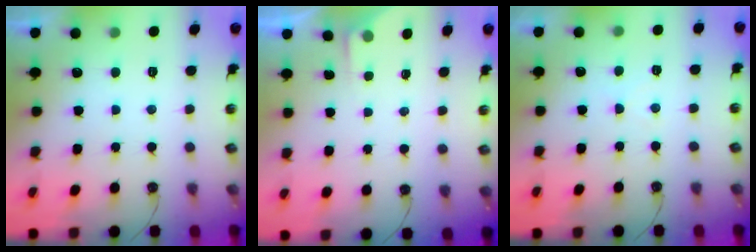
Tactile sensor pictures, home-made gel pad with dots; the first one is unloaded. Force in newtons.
{"total": 2.7, "press": 2.7, "slide": 0.4}
{"total": 3.2, "press": 3.2, "slide": 0.5}